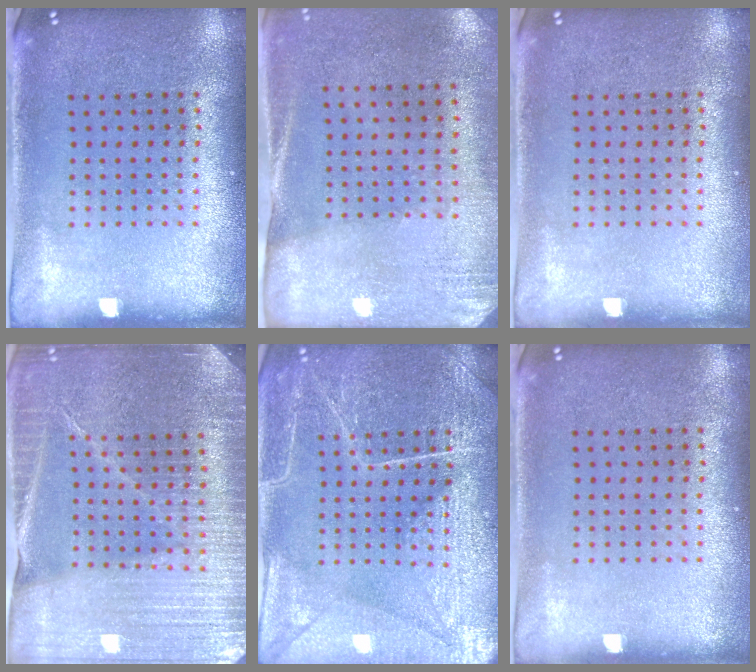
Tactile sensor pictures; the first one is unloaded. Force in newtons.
{"total": 2.6, "press": 2.3, "slide": 1.3}
{"total": 0.0}
{"total": 4.4, "press": 4.1, "slide": 1.6}
{"total": 4.0, "press": 4.0, "slide": 0.3}
{"total": 0.0}